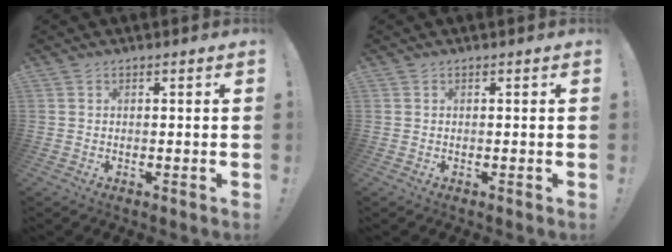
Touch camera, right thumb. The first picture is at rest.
{"total": 0.0}